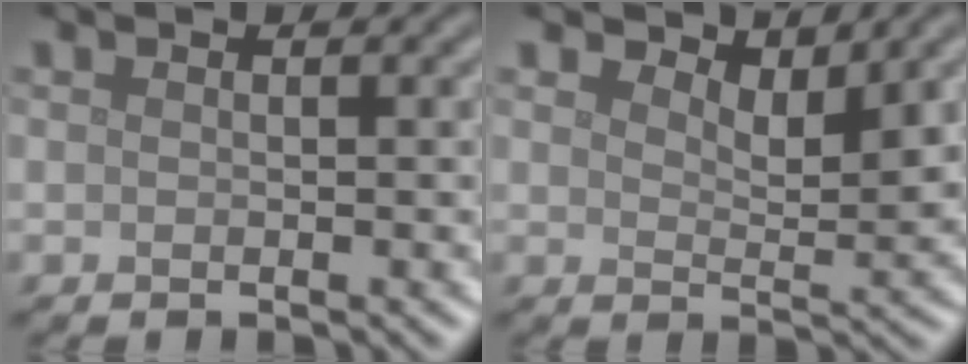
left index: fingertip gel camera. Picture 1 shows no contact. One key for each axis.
{"total": 3.1, "fx": 2.7, "fy": 0.7, "fz": 1.2, "tx": -0.020, "ty": -0.005, "tz": 0.041}